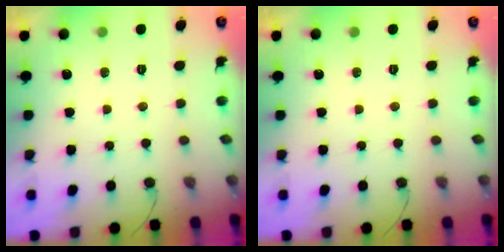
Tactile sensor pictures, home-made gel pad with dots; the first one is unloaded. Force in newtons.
{"total": 0.0}